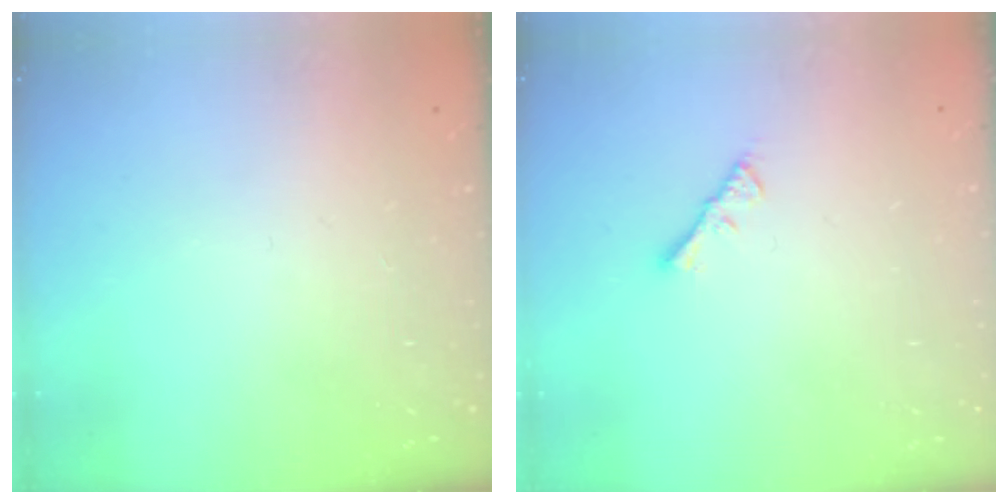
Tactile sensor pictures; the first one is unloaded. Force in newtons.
{"total": 2.3, "press": 2.2, "slide": 0.4}